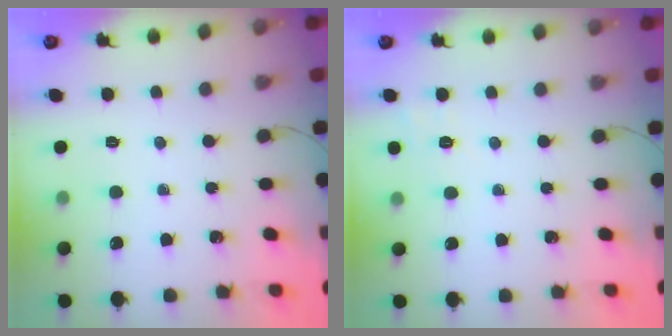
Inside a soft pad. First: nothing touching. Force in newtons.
{"total": 1.8, "press": 0.5, "slide": 1.7}